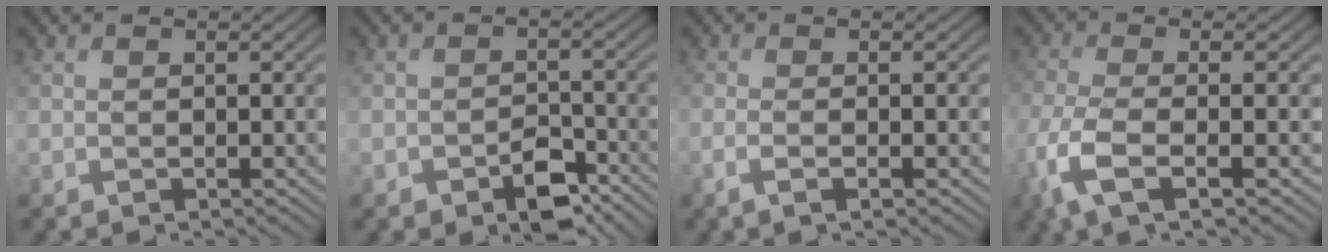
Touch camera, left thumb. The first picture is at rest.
{"total": 4.7, "force": [-2.9, 2.4, 2.7], "torque": [-0.044, -0.003, -0.047]}
{"total": 2.2, "force": [-0.8, 0.0, 2.0], "torque": [-0.043, 0.005, -0.019]}
{"total": 7.5, "force": [-2.9, 2.0, 6.6], "torque": [-0.158, -0.012, -0.064]}